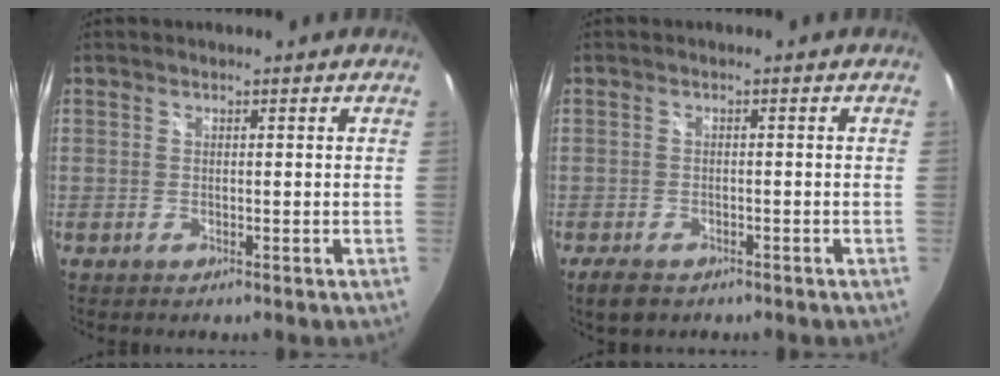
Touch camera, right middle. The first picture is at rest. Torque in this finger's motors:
{"motor_torque": [0.53, -0.46, 0.02, 0.00]}